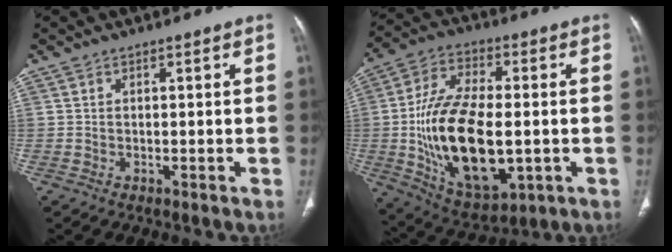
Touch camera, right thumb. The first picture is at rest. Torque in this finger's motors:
{"motor_torque": [-0.09, 2.21, 1.99, 0.61, 0.29]}